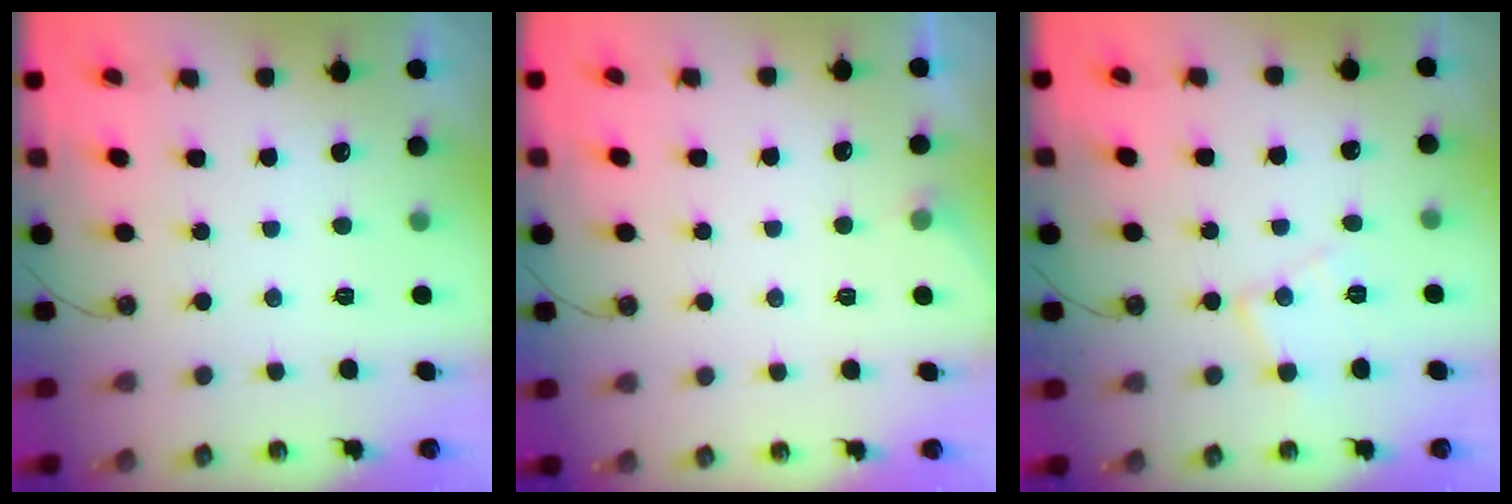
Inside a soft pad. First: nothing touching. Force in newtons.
{"total": 2.6, "press": 2.5, "slide": 0.5}
{"total": 8.5, "press": 8.5, "slide": 0.6}